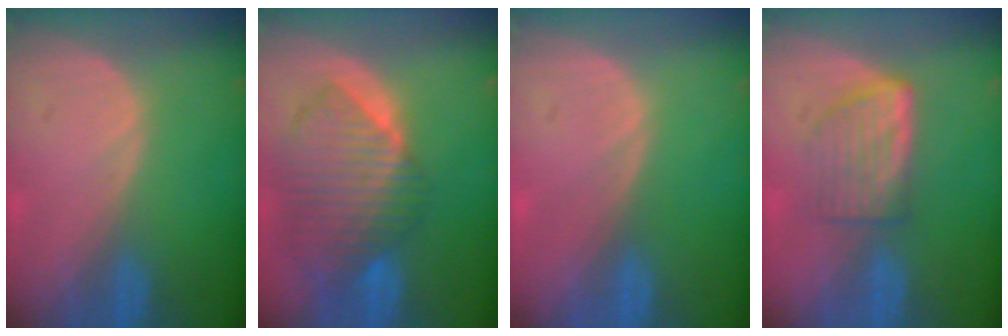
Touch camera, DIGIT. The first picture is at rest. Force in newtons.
{"total": 10.4, "press": 9.0, "slide": 5.1}
{"total": 0.0}
{"total": 6.1, "press": 5.4, "slide": 2.7}